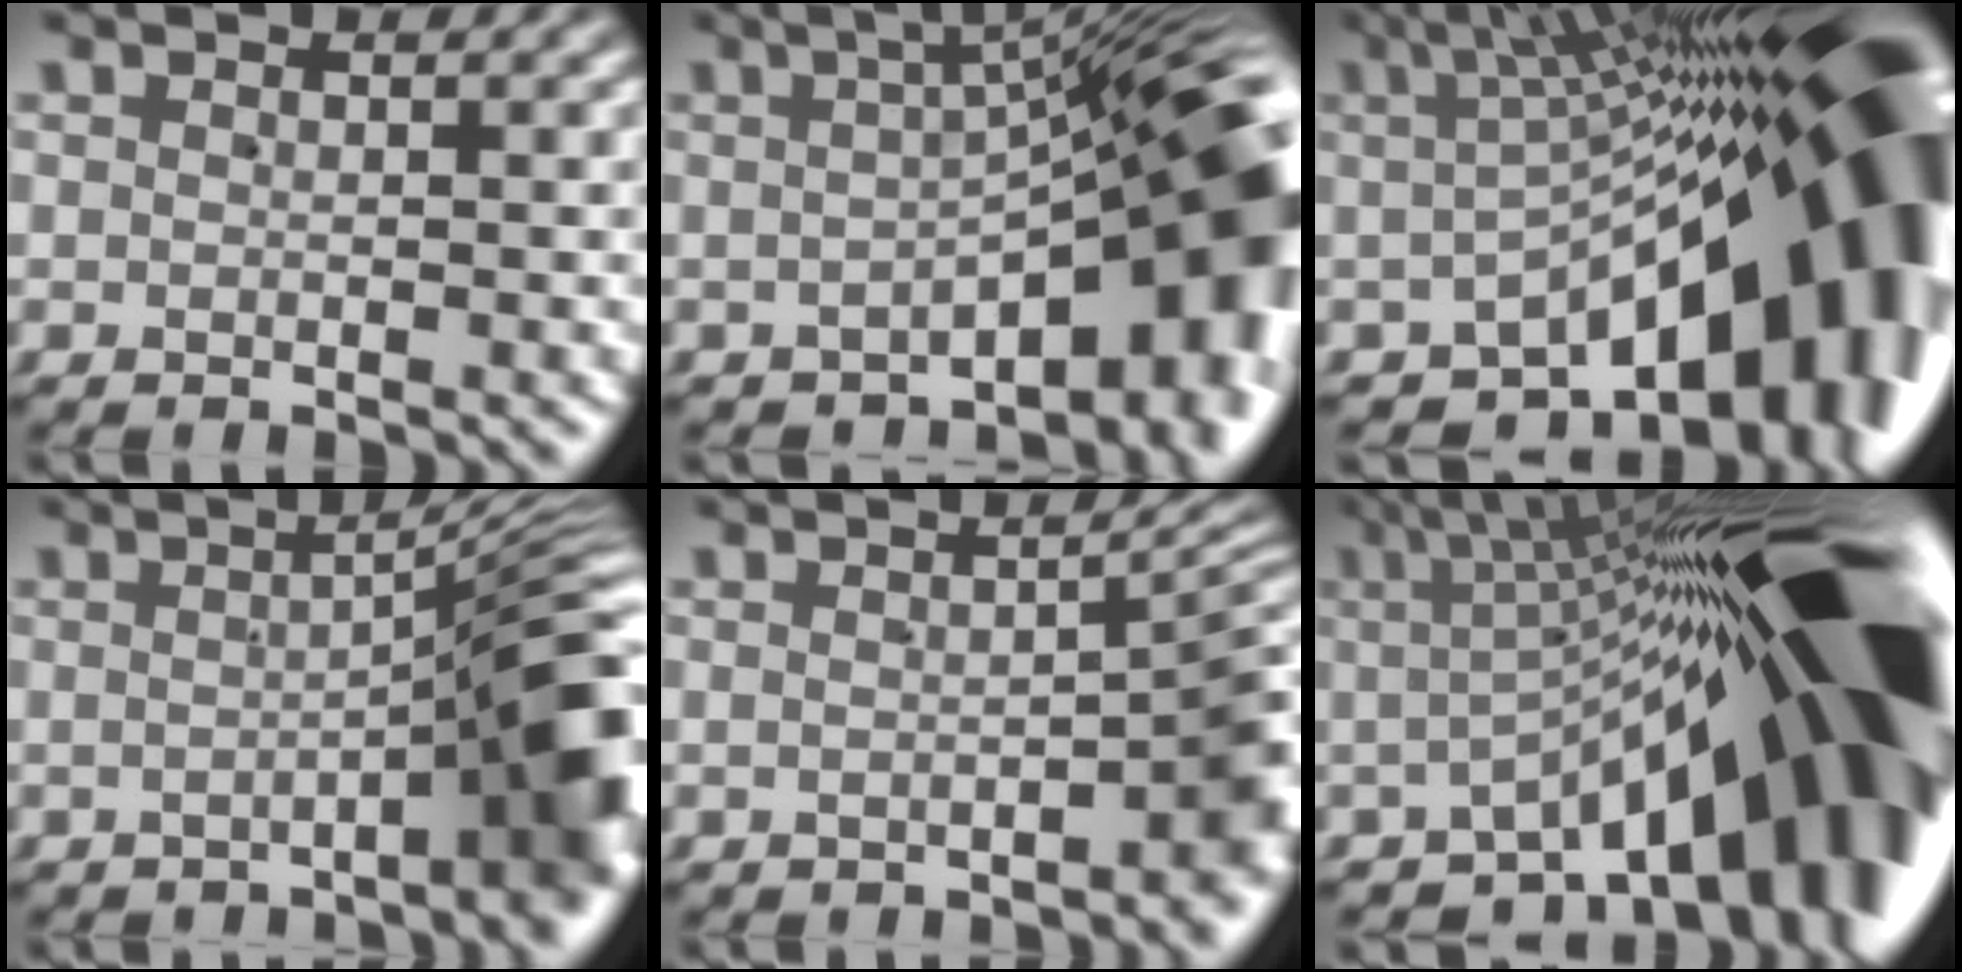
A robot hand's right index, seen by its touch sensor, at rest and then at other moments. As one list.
[{"total": 13.9, "force": [-2.6, 5.3, 12.6], "torque": [-0.131, 0.008, -0.038]}, {"total": 26.1, "force": [-2.8, 11.8, 23.1], "torque": [-0.278, -0.015, -0.038]}, {"total": 8.4, "force": [-2.5, 1.9, 7.8], "torque": [-0.085, 0.018, -0.041]}, {"total": 4.5, "force": [-1.3, 1.5, 4.0], "torque": [-0.045, 0.013, -0.026]}, {"total": 22.6, "force": [-3.2, 9.2, 20.4], "torque": [-0.256, -0.013, -0.043]}]